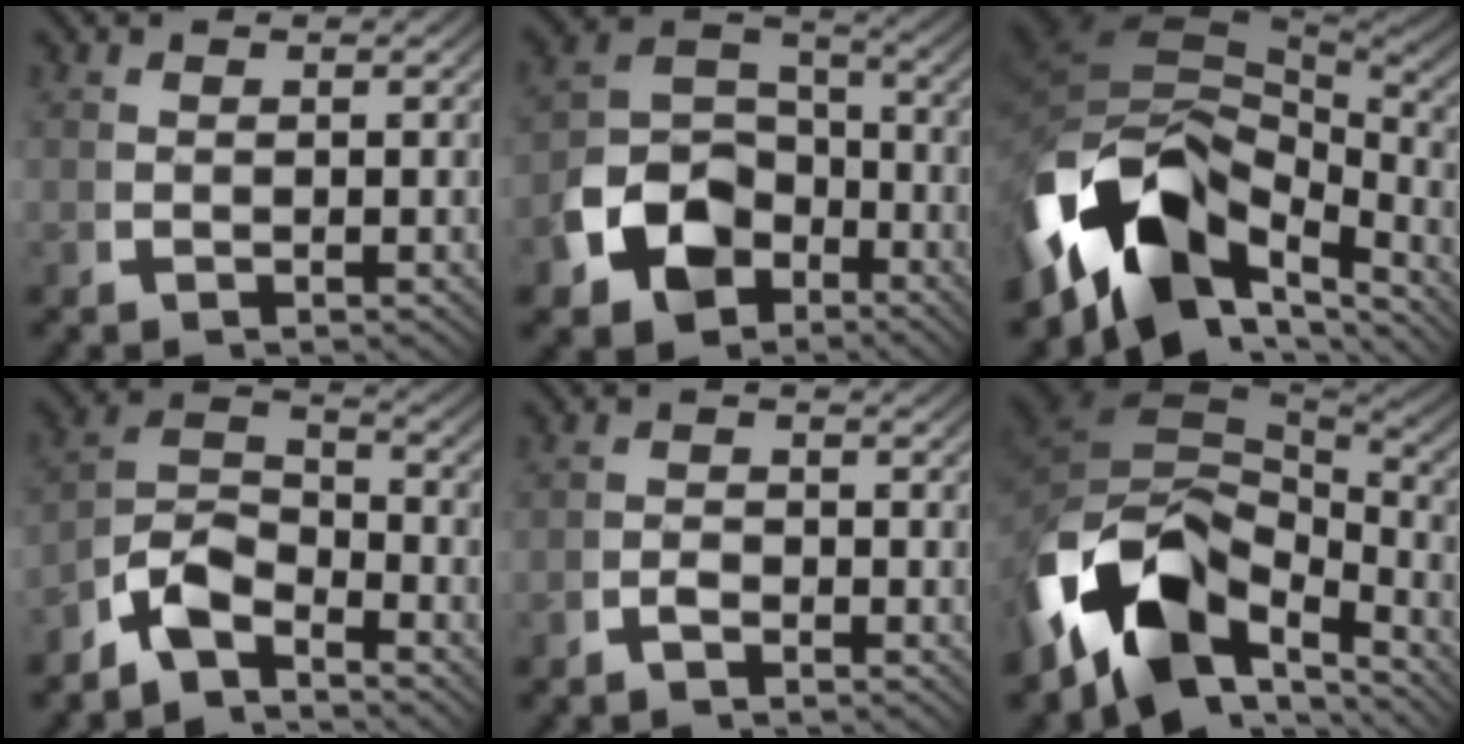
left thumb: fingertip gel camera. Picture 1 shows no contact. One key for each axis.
{"total": 10.2, "fx": -3.7, "fy": 7.7, "fz": 5.6, "tx": -0.101, "ty": -0.027, "tz": -0.058}
{"total": 18.2, "fx": -2.7, "fy": 12.0, "fz": 13.5, "tx": -0.263, "ty": -0.037, "tz": -0.028}
{"total": 6.7, "fx": -2.5, "fy": 4.5, "fz": 4.2, "tx": -0.075, "ty": -0.017, "tz": -0.053}
{"total": 1.2, "fx": -1.0, "fy": 0.5, "fz": 0.4, "tx": -0.008, "ty": -0.002, "tz": -0.022}
{"total": 16.2, "fx": -1.9, "fy": 10.8, "fz": 12.0, "tx": -0.236, "ty": -0.033, "tz": -0.019}